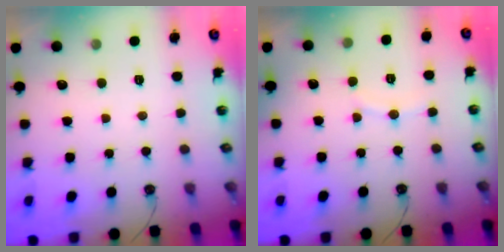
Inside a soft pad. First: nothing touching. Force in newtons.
{"total": 4.3, "press": 4.2, "slide": 0.6}